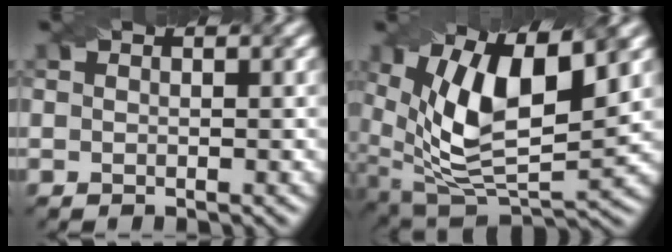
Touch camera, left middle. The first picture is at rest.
{"total": 12.2, "force": [3.8, 5.6, 10.2], "torque": [-0.186, -0.003, 0.071]}